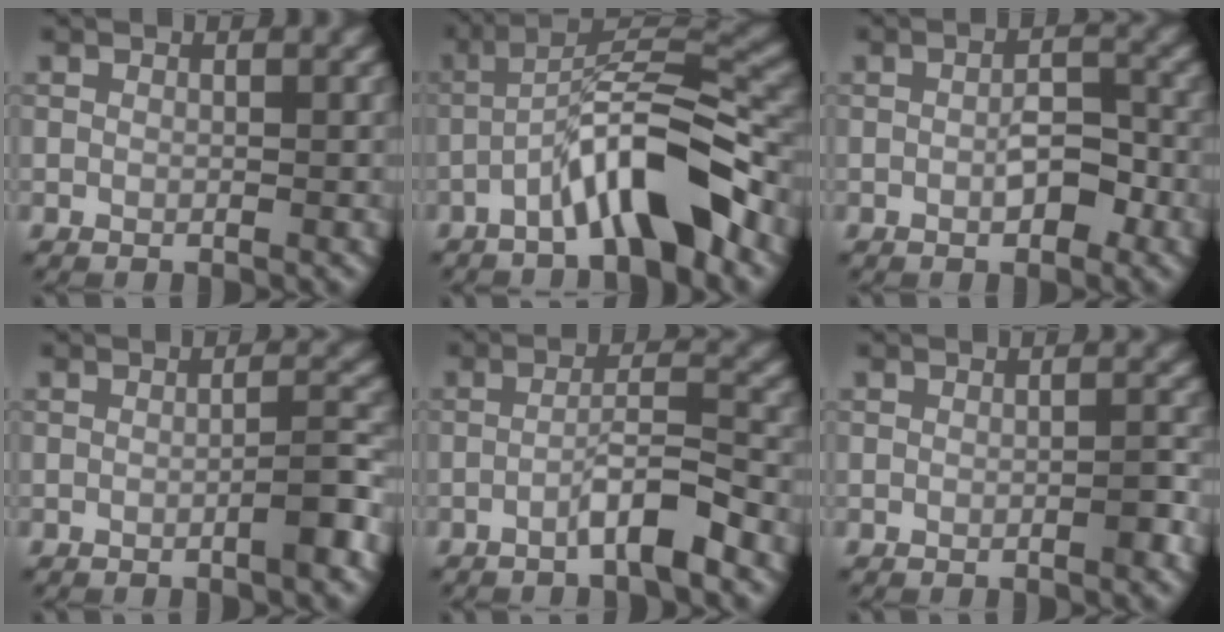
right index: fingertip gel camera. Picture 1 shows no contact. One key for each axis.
{"total": 8.2, "fx": -4.3, "fy": 1.6, "fz": 6.8, "tx": -0.116, "ty": 0.024, "tz": -0.077}
{"total": 3.0, "fx": -0.9, "fy": 1.2, "fz": 2.6, "tx": -0.041, "ty": 0.003, "tz": -0.016}
{"total": 2.6, "fx": -1.1, "fy": 0.3, "fz": 2.4, "tx": -0.031, "ty": 0.012, "tz": -0.020}
{"total": 4.0, "fx": -2.2, "fy": 0.4, "fz": 3.3, "tx": -0.056, "ty": 0.016, "tz": -0.045}
{"total": 1.3, "fx": -0.6, "fy": 0.1, "fz": 1.1, "tx": -0.015, "ty": 0.004, "tz": -0.010}